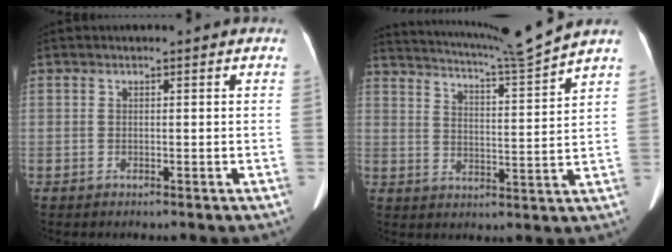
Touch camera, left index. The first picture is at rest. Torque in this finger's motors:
{"motor_torque": [-0.17, -0.58, -0.02, 0.02]}